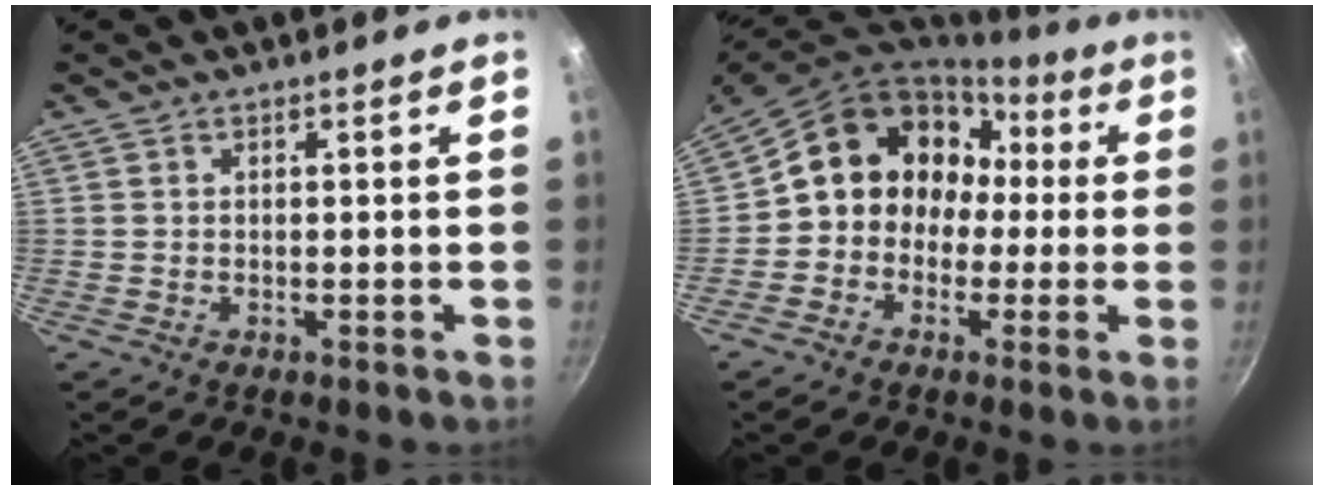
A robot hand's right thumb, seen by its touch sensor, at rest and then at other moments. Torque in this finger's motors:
{"motor_torque": [0.05, 0.58, 0.20, -0.07, 0.11]}